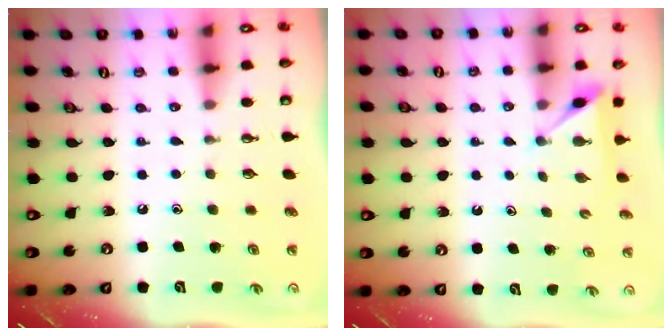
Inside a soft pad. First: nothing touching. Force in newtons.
{"total": 3.2, "press": 3.2, "slide": 0.4}